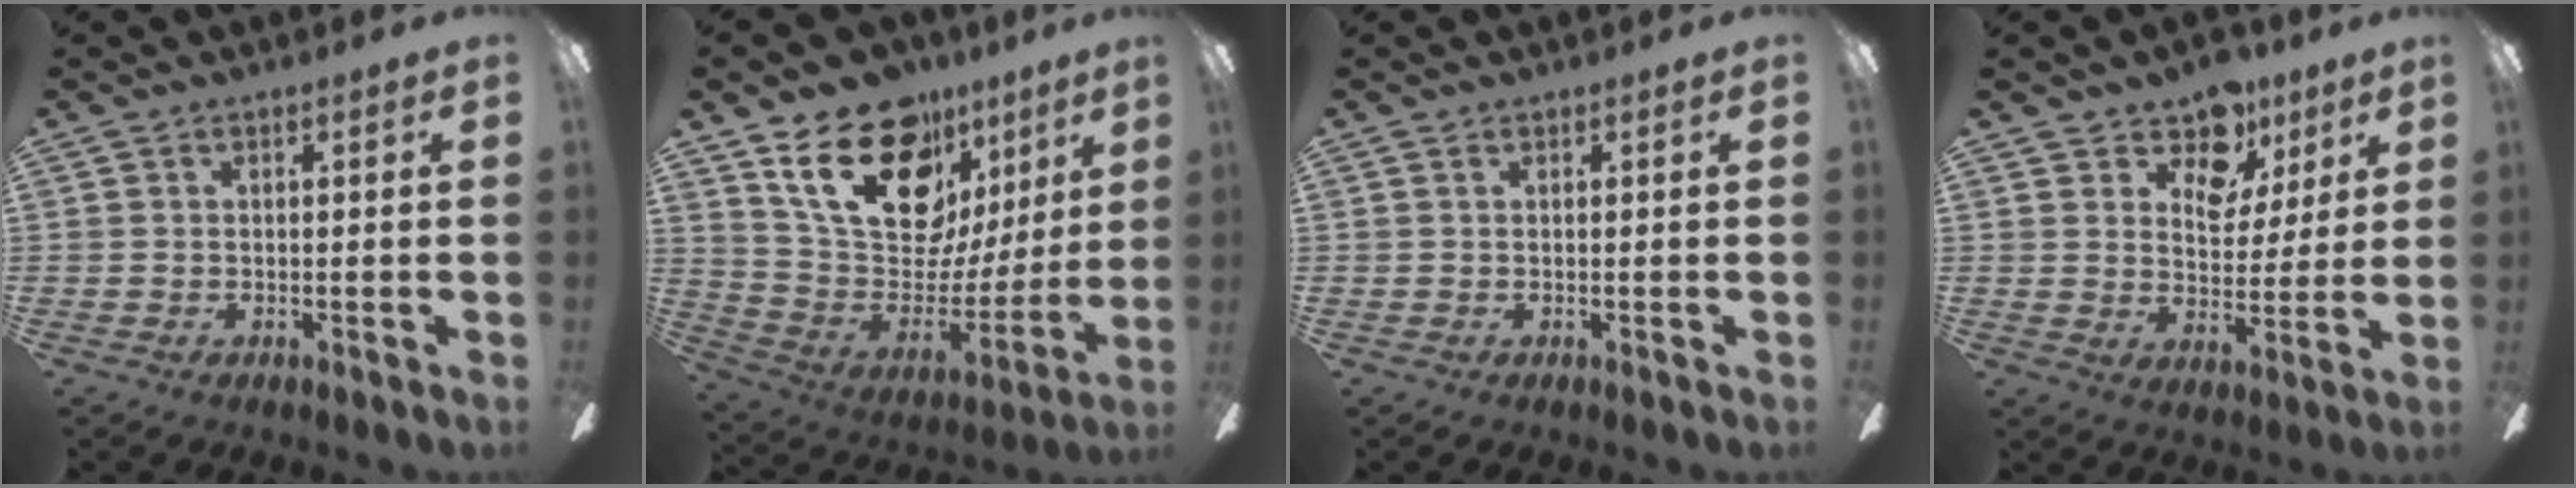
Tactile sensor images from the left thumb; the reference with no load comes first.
{"total": 24.1, "force": [14.2, 13.9, 13.6], "torque": [-0.212, -0.077, 0.264]}
{"total": 0.0}
{"total": 10.7, "force": [7.1, 6.9, 4.1], "torque": [-0.064, -0.040, 0.133]}